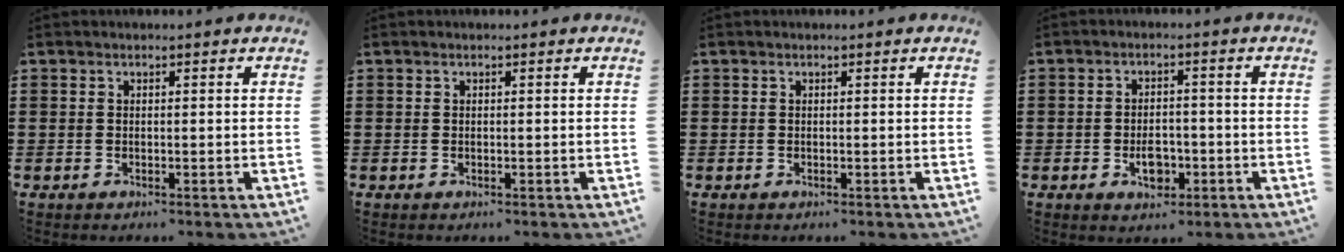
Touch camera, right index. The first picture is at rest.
{"total": 0.0}
{"total": 0.0}
{"total": 4.3, "force": [-1.6, 2.4, 3.1], "torque": [-0.048, 0.000, -0.029]}